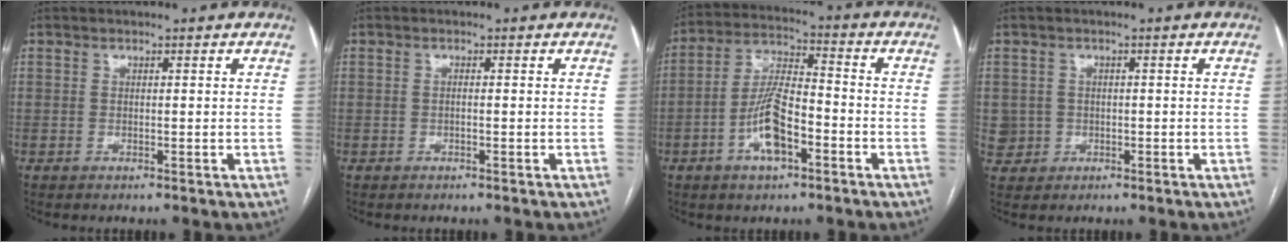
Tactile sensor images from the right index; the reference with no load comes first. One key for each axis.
{"total": 0.8, "fx": -0.5, "fy": 0.2, "fz": 0.6, "tx": -0.012, "ty": 0.002, "tz": -0.007}
{"total": 9.9, "fx": -4.0, "fy": 3.3, "fz": 8.4, "tx": -0.176, "ty": 0.012, "tz": -0.072}
{"total": 3.1, "fx": -0.4, "fy": 3.0, "fz": -0.1, "tx": 0.011, "ty": 0.009, "tz": 0.000}